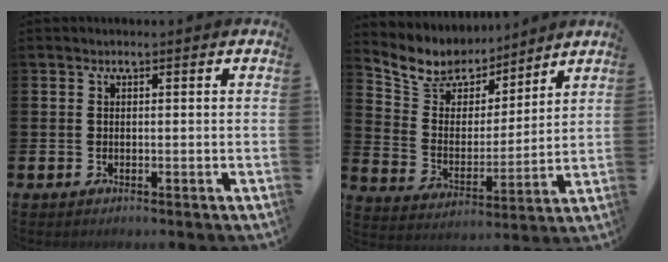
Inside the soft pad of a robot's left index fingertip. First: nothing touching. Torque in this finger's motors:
{"motor_torque": [-0.12, -0.63, 0.29, 0.04]}